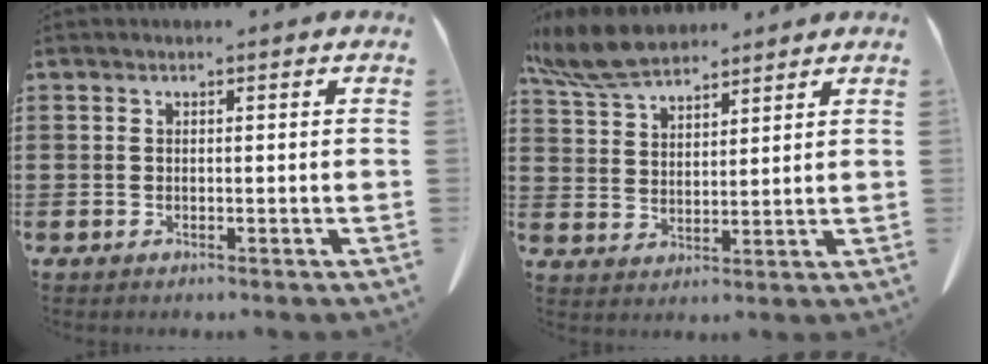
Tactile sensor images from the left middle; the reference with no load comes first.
{"total": 7.8, "force": [6.8, 2.2, 3.3], "torque": [-0.087, -0.011, 0.130]}